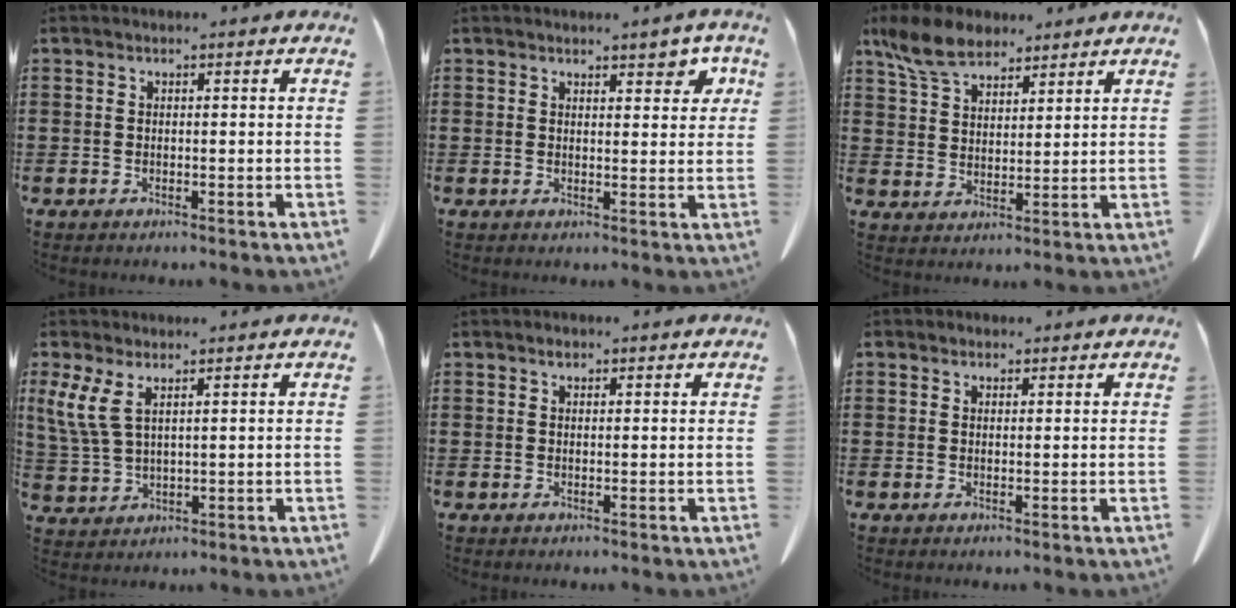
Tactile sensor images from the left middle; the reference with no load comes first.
{"total": 3.1, "force": [2.4, 1.3, 1.5], "torque": [-0.019, 0.001, 0.040]}
{"total": 7.6, "force": [6.0, 3.2, 3.4], "torque": [-0.088, -0.002, 0.114]}
{"total": 5.1, "force": [2.7, 1.8, 3.9], "torque": [-0.107, -0.008, 0.044]}
{"total": 0.8, "force": [0.5, 0.4, 0.4], "torque": [-0.009, 0.003, 0.009]}
{"total": 3.7, "force": [3.0, 2.1, 0.8], "torque": [-0.019, 0.007, 0.056]}